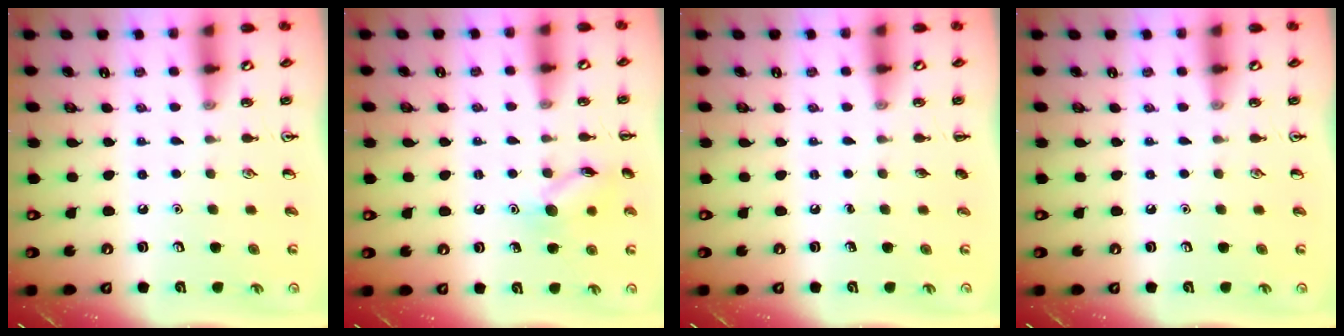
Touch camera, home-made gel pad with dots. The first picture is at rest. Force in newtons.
{"total": 10.3, "press": 10.2, "slide": 0.7}
{"total": 0.0}
{"total": 0.0}